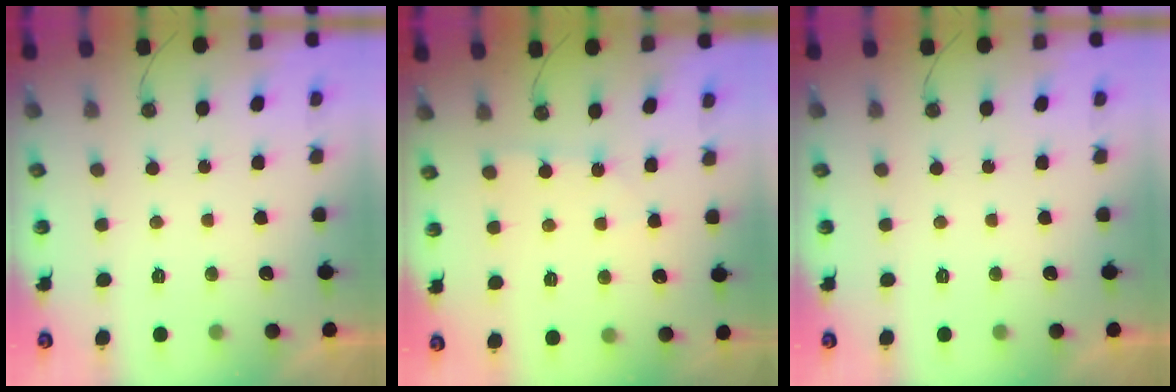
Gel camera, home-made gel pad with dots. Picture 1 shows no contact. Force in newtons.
{"total": 2.4, "press": 2.3, "slide": 0.4}
{"total": 0.8, "press": 0.5, "slide": 0.6}